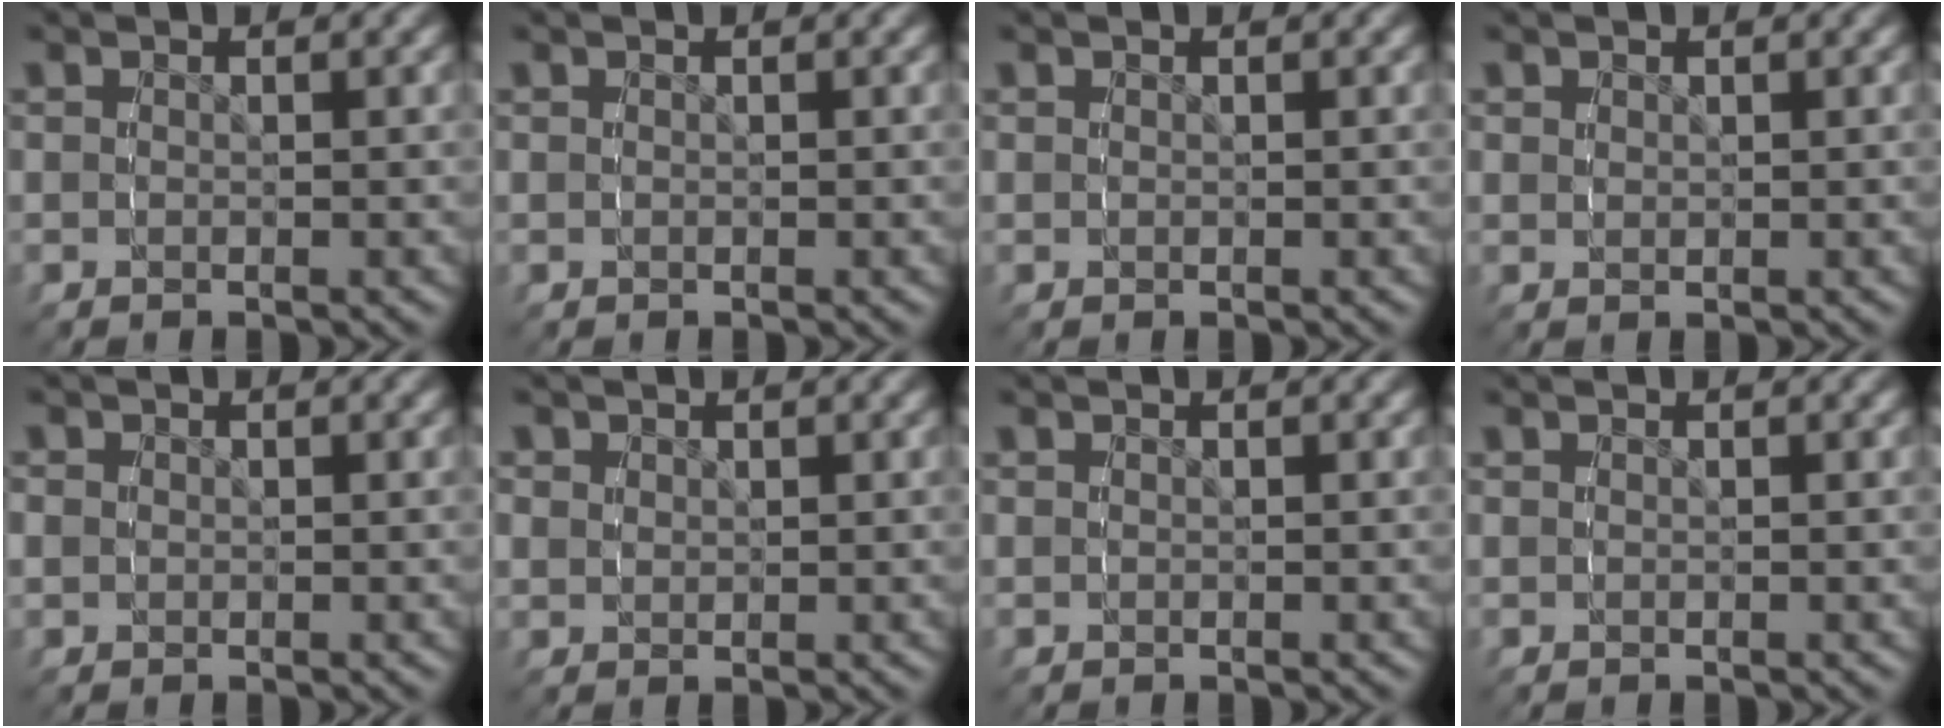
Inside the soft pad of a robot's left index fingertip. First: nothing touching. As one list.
[{"total": 0.0}, {"total": 0.0}, {"total": 0.6, "force": [0.5, 0.1, 0.2], "torque": [0.000, -0.007, 0.018]}, {"total": 1.2, "force": [0.1, 1.2, 0.2], "torque": [-0.008, -0.008, 0.008]}, {"total": 1.3, "force": [0.9, 0.9, 0.4], "torque": [-0.006, -0.010, 0.026]}, {"total": 0.0}, {"total": 0.0}]